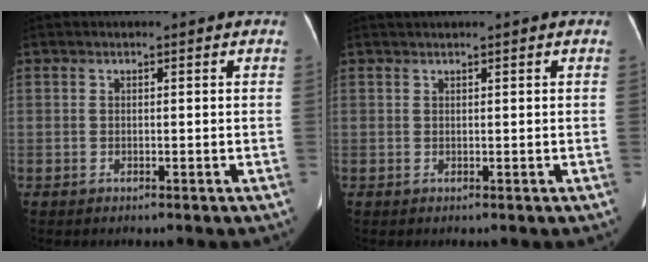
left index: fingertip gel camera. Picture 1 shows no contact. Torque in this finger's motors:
{"motor_torque": [0.05, 0.03, -0.14, -0.06]}